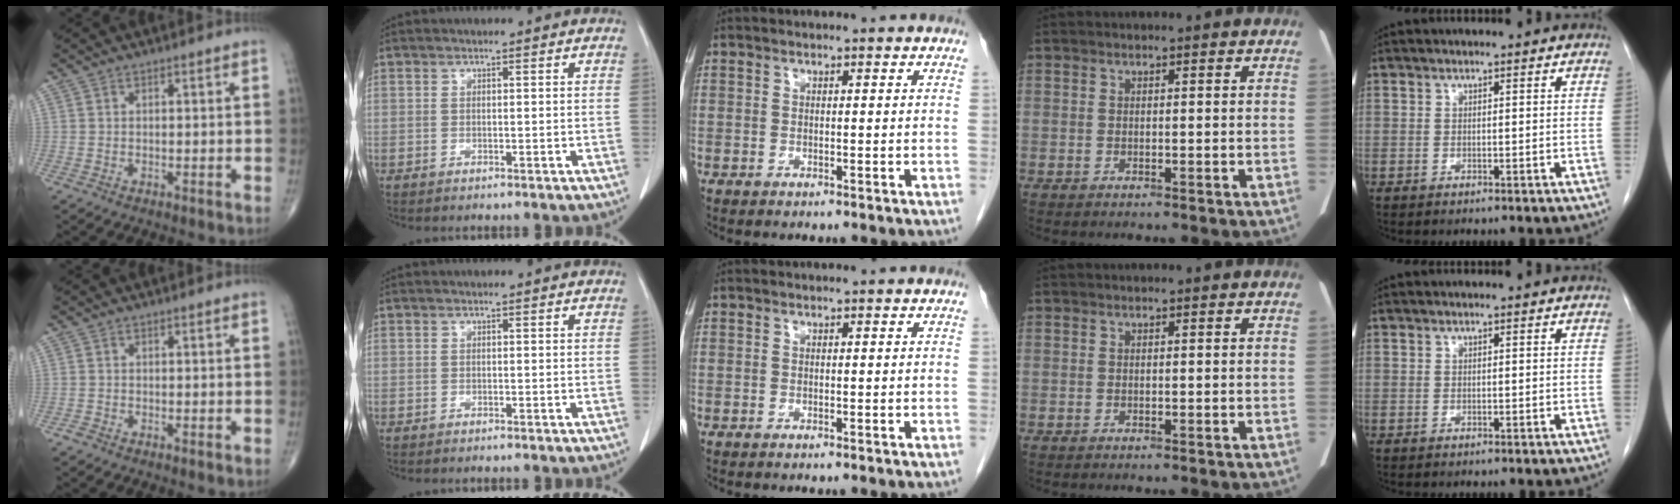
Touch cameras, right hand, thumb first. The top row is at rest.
{"thumb": {"total": 0.9, "force": [-0.7, 0.3, 0.5], "torque": [-0.012, -0.002, -0.017]}}